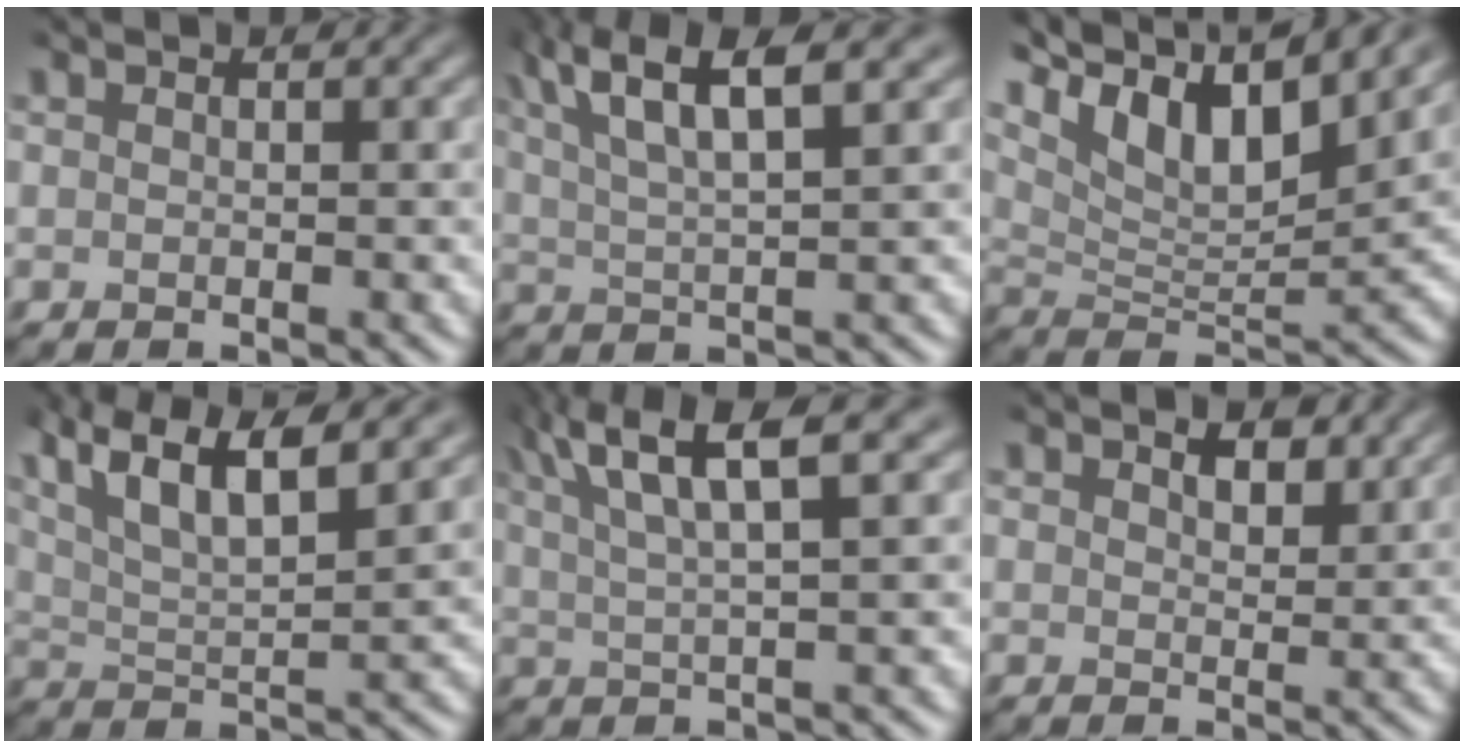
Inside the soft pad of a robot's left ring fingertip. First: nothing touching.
{"total": 7.1, "force": [4.0, 1.5, 5.7], "torque": [-0.105, 0.018, 0.074]}
{"total": 10.5, "force": [7.1, 2.6, 7.3], "torque": [-0.124, 0.010, 0.132]}
{"total": 10.8, "force": [6.6, 3.7, 7.8], "torque": [-0.136, 0.043, 0.087]}
{"total": 6.5, "force": [3.5, 1.0, 5.4], "torque": [-0.090, 0.016, 0.063]}
{"total": 2.2, "force": [1.5, 1.0, 1.2], "torque": [-0.023, -0.003, 0.024]}